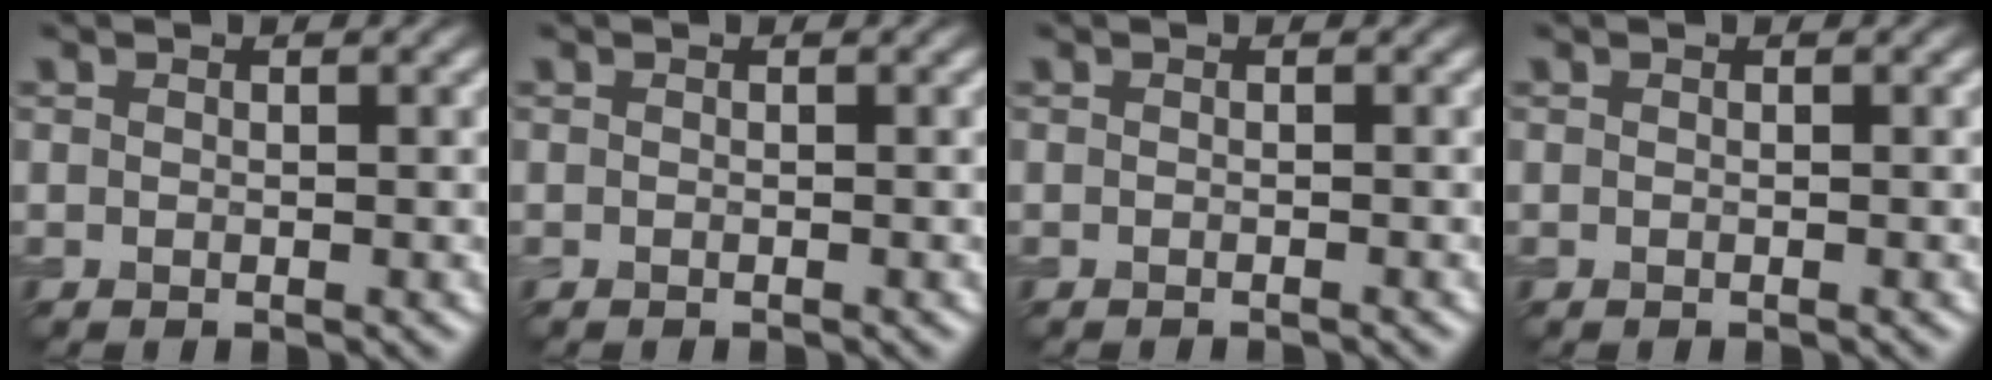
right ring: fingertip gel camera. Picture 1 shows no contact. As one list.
[{"total": 0.0}, {"total": 0.7, "force": [-0.6, 0.1, 0.2], "torque": [0.002, 0.000, -0.010]}, {"total": 0.0}]